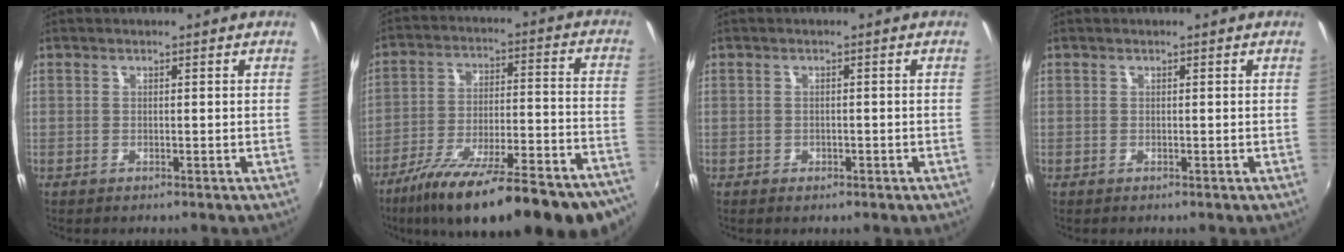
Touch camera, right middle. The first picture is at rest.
{"total": 29.3, "force": [-23.2, 5.6, 17.1], "torque": [-0.259, -0.056, -0.325]}
{"total": 1.5, "force": [-0.8, 1.1, 0.6], "torque": [-0.012, -0.004, -0.011]}
{"total": 0.0}